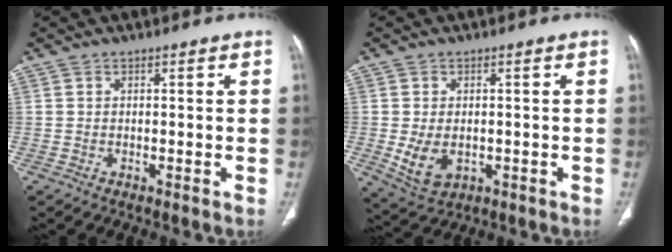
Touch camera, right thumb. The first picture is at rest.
{"total": 6.4, "force": [-1.0, 4.3, 4.6], "torque": [-0.082, -0.005, -0.002]}